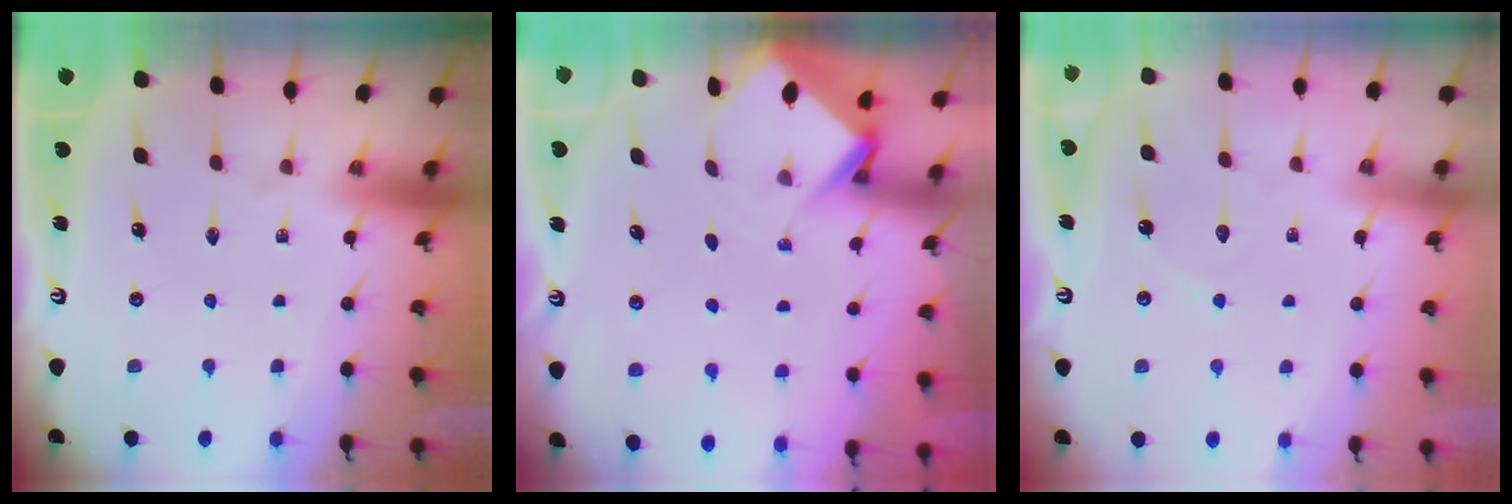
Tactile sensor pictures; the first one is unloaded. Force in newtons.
{"total": 2.9, "press": 2.9, "slide": 0.2}
{"total": 3.9, "press": 3.9, "slide": 0.4}